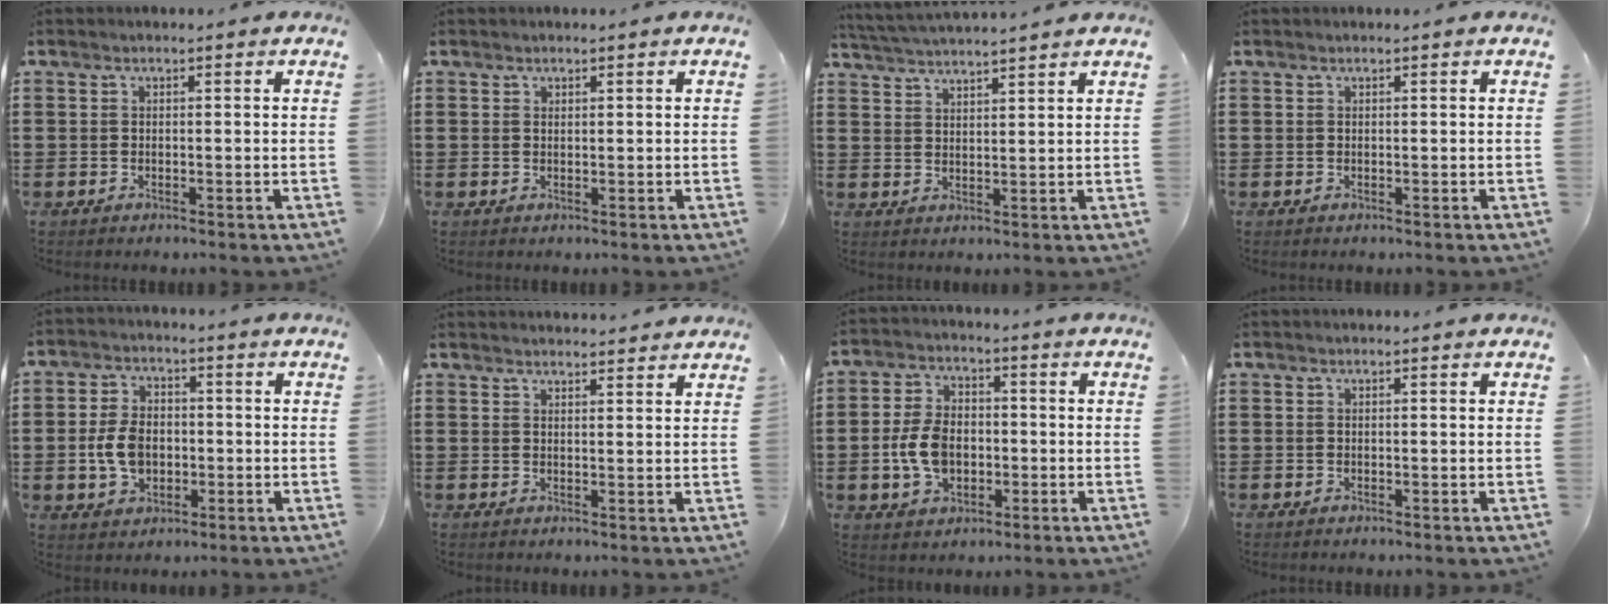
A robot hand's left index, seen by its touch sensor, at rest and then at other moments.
{"total": 0.5, "force": [0.4, 0.2, 0.1], "torque": [-0.004, 0.000, 0.009]}
{"total": 3.0, "force": [3.0, -0.6, 0.2], "torque": [-0.015, -0.014, 0.053]}
{"total": 0.0}
{"total": 6.5, "force": [-0.9, 4.4, 4.7], "torque": [-0.116, 0.003, -0.023]}
{"total": 2.1, "force": [2.1, -0.1, -0.1], "torque": [-0.005, -0.005, 0.041]}
{"total": 7.4, "force": [-1.2, 4.9, 5.5], "torque": [-0.134, 0.004, -0.029]}
{"total": 0.0}